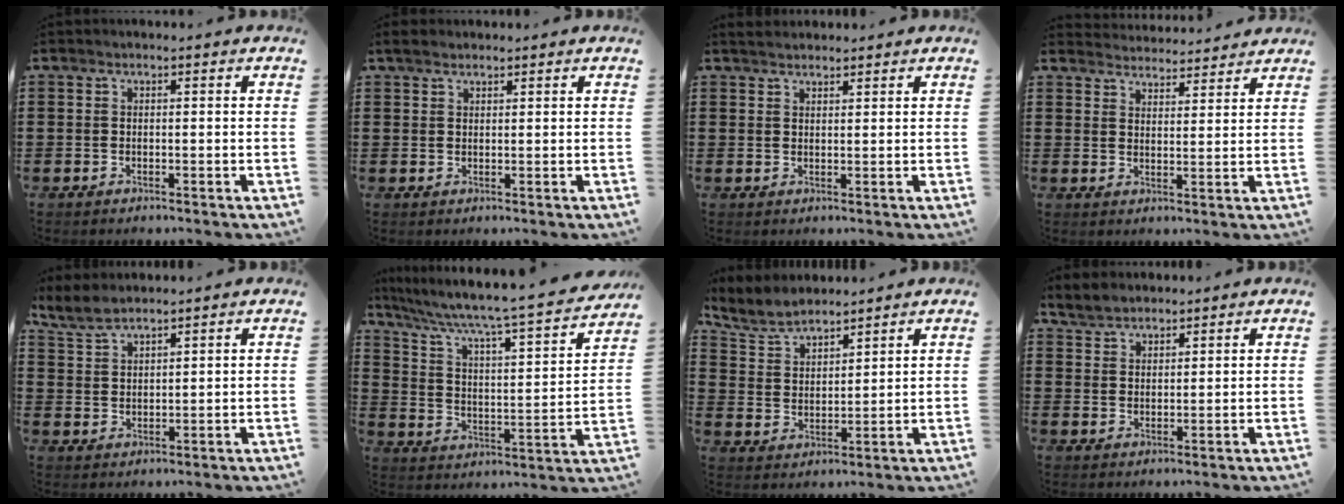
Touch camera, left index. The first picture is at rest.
{"total": 1.8, "force": [1.5, 0.7, 0.7], "torque": [-0.017, 0.005, 0.029]}
{"total": 1.8, "force": [1.8, 0.4, 0.3], "torque": [-0.010, 0.004, 0.035]}
{"total": 3.7, "force": [3.7, 0.3, -0.2], "torque": [-0.008, -0.018, 0.067]}
{"total": 3.8, "force": [3.5, 0.9, 1.3], "torque": [-0.036, -0.005, 0.065]}
{"total": 6.0, "force": [5.0, 0.2, 3.3], "torque": [-0.090, -0.050, 0.073]}
{"total": 5.3, "force": [4.9, 1.3, 1.5], "torque": [-0.051, -0.015, 0.089]}
{"total": 2.8, "force": [2.7, 1.0, 0.0], "torque": [-0.011, 0.002, 0.051]}